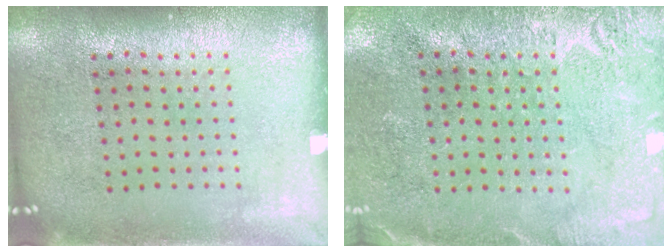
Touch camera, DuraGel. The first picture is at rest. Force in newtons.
{"total": 2.7, "press": 2.6, "slide": 0.6}